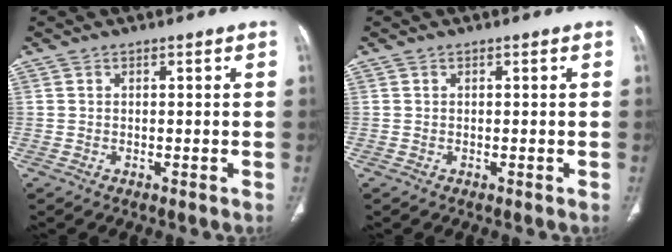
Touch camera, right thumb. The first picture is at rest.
{"total": 0.0}